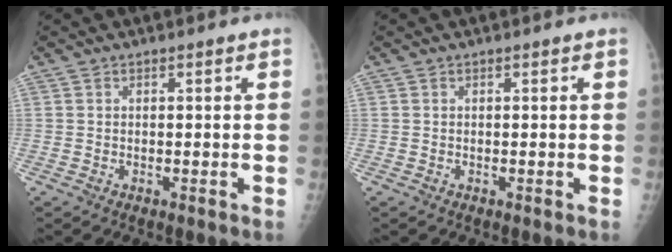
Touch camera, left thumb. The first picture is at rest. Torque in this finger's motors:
{"motor_torque": [0.00, 0.00, 0.00, 0.00, 0.00]}